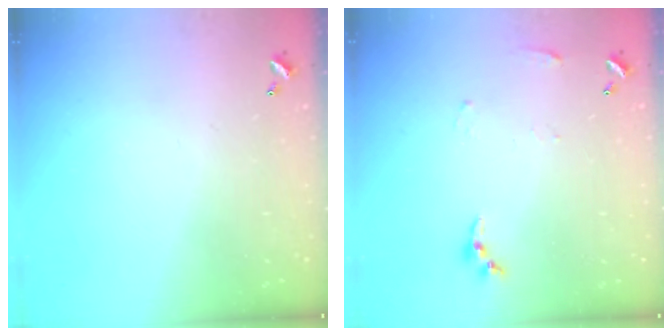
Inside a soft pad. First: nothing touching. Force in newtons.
{"total": 4.6, "press": 4.6, "slide": 0.4}